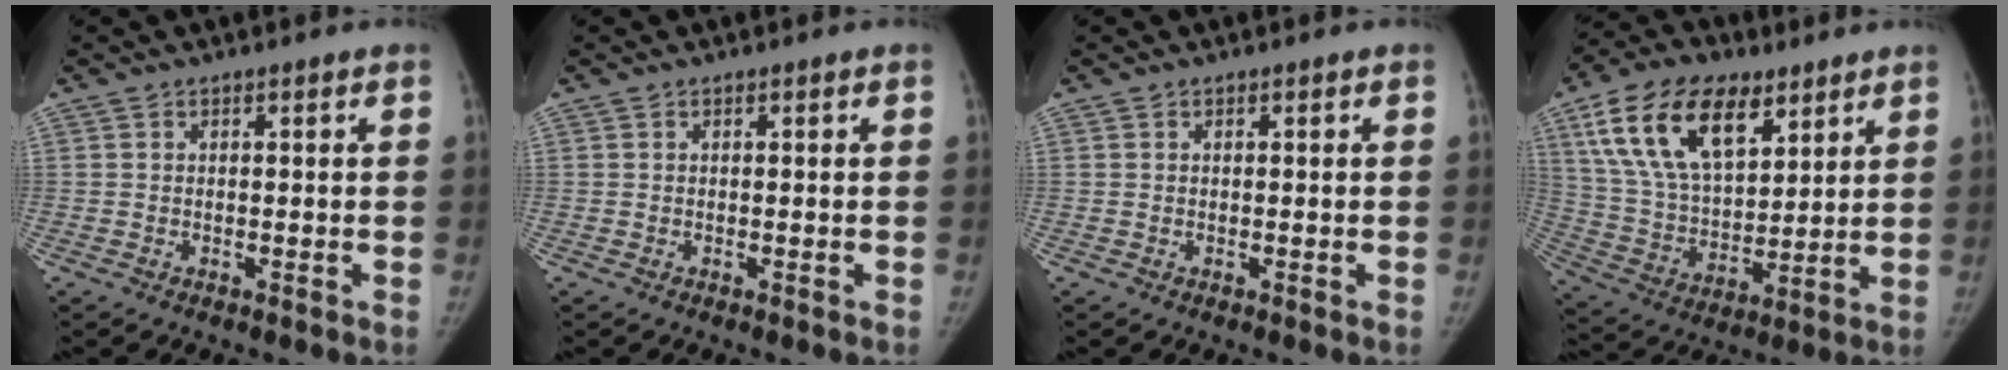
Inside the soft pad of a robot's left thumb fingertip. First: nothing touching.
{"total": 0.0}
{"total": 0.0}
{"total": 20.4, "force": [10.3, 11.0, 13.8], "torque": [-0.228, -0.029, 0.191]}